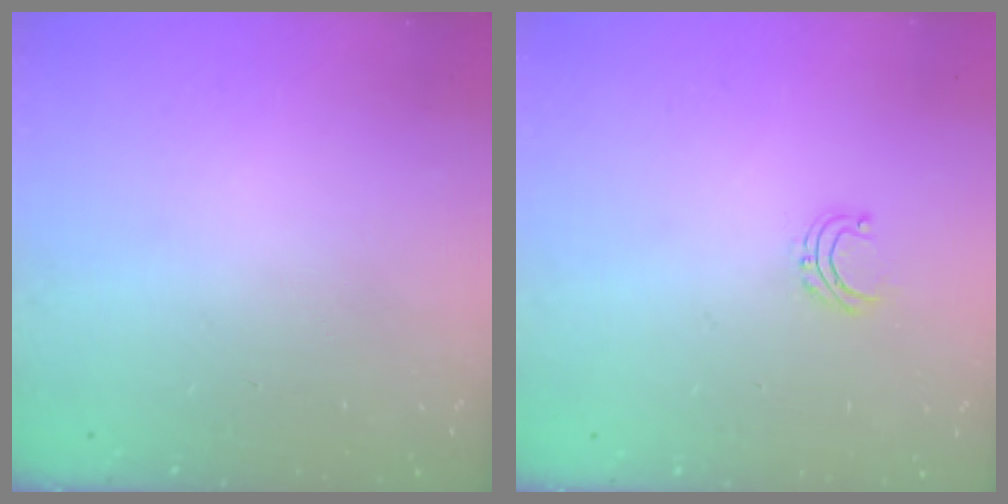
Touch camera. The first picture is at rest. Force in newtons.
{"total": 3.7, "press": 3.7, "slide": 0.3}